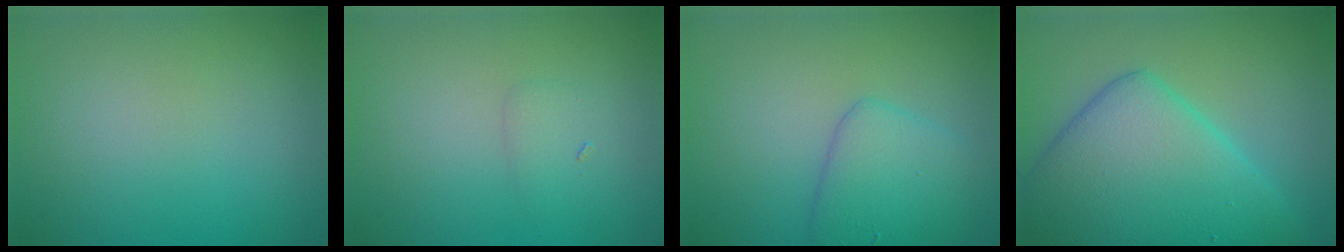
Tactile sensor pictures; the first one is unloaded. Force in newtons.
{"total": 1.2, "press": 1.2, "slide": 0.1}
{"total": 3.6, "press": 3.5, "slide": 0.3}
{"total": 10.1, "press": 10.1, "slide": 0.3}